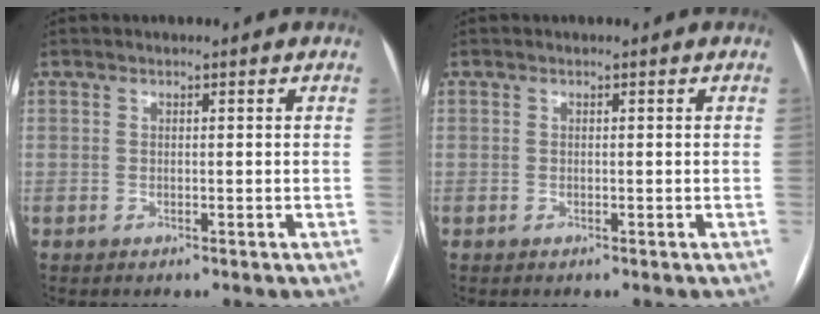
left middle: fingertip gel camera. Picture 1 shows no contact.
{"total": 0.0}